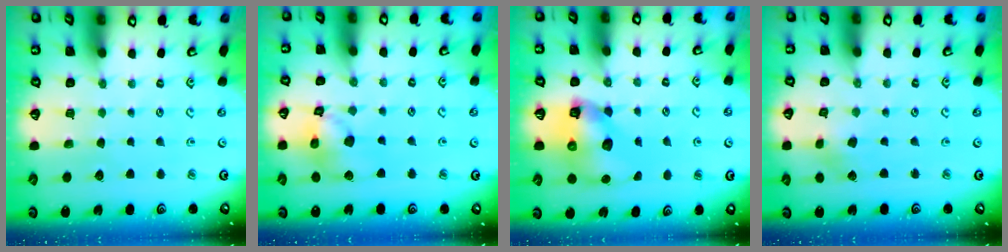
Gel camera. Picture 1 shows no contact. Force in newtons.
{"total": 13.4, "press": 13.3, "slide": 1.8}
{"total": 10.6, "press": 10.5, "slide": 1.3}
{"total": 2.8, "press": 2.8, "slide": 0.4}